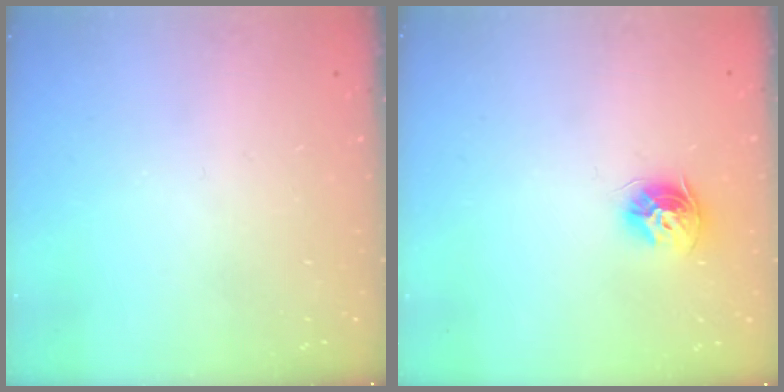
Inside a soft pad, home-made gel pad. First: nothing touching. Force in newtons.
{"total": 9.3, "press": 9.3, "slide": 1.0}